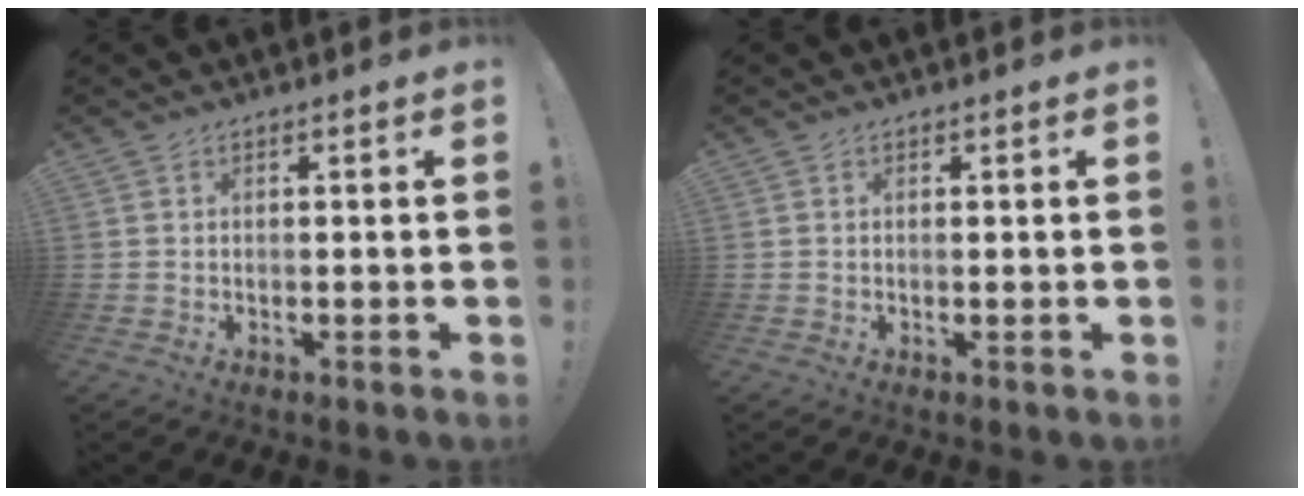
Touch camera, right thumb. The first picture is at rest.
{"total": 0.0}